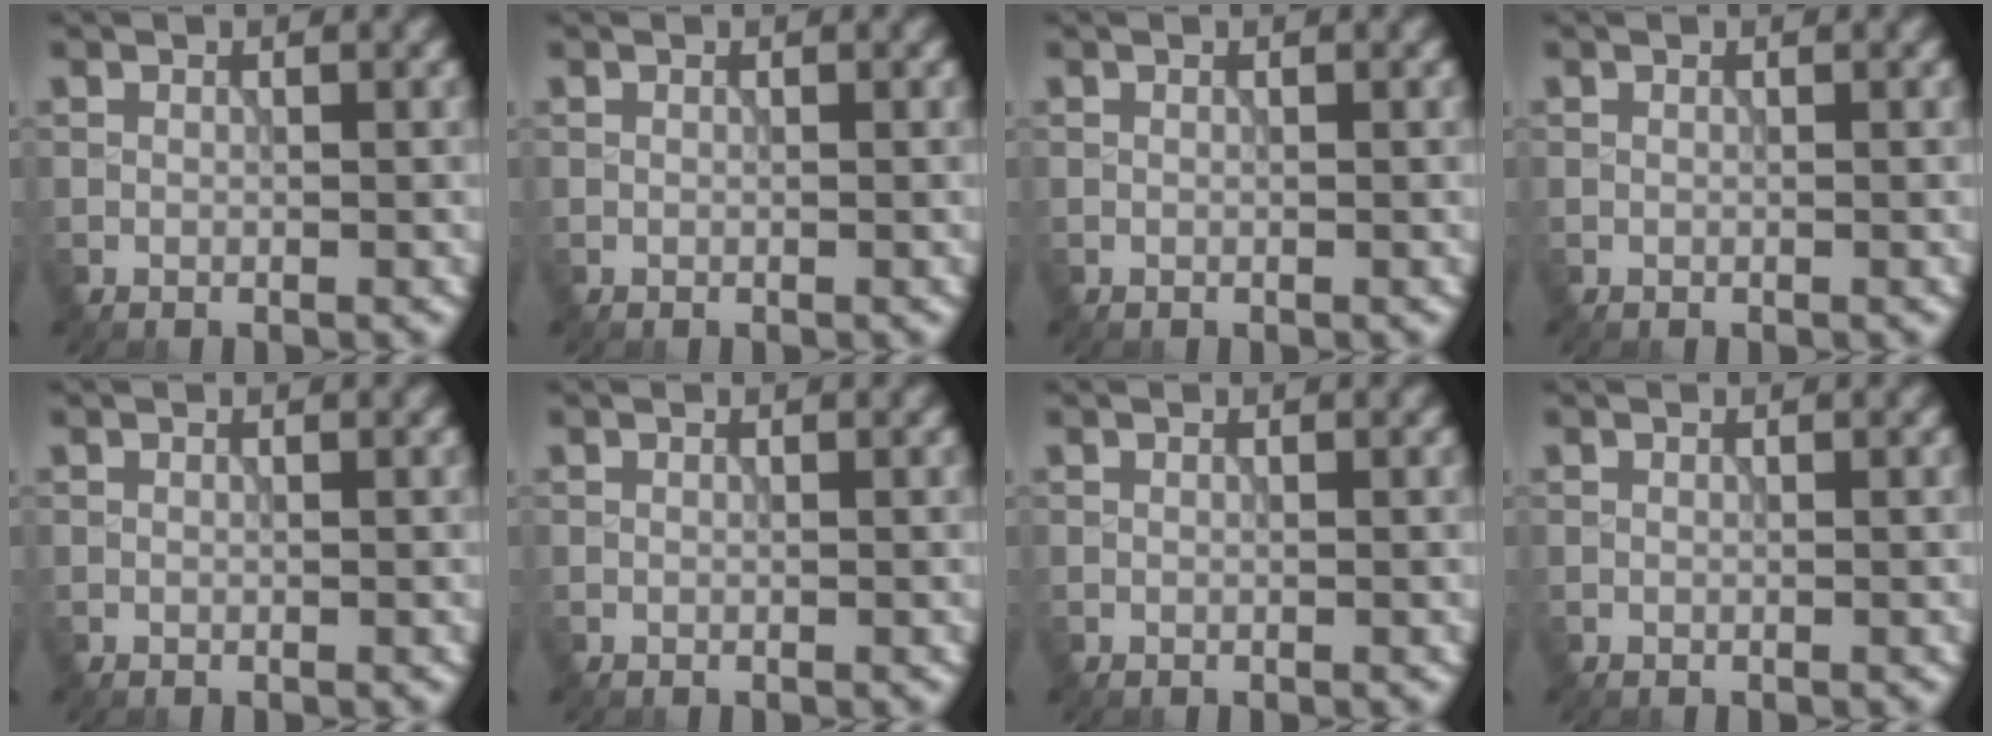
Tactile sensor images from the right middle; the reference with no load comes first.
{"total": 0.0}
{"total": 0.0}
{"total": 0.0}
{"total": 0.0}
{"total": 0.0}
{"total": 0.0}
{"total": 0.0}